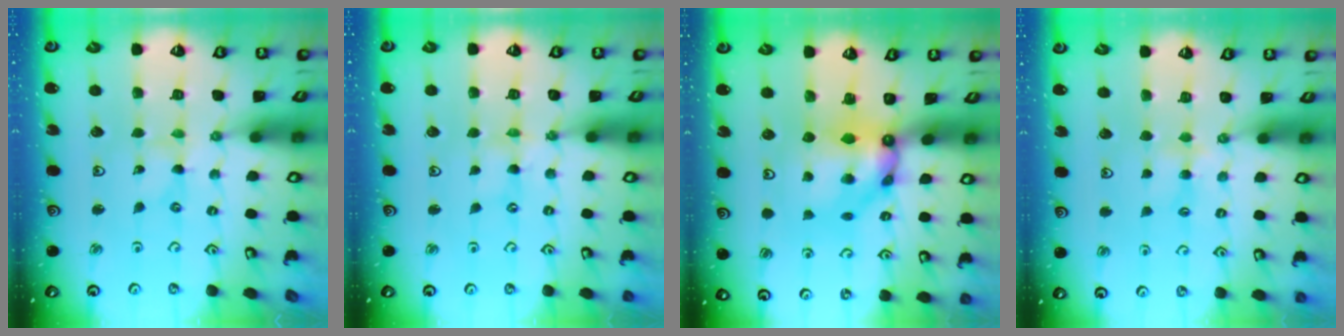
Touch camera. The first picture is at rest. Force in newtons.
{"total": 0.0}
{"total": 8.5, "press": 8.4, "slide": 0.9}
{"total": 3.0, "press": 3.0, "slide": 0.6}